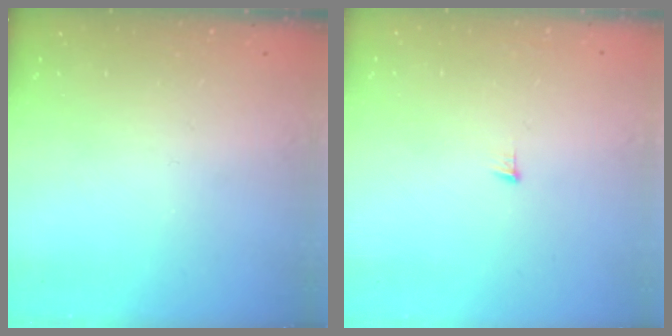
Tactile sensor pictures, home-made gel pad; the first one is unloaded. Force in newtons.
{"total": 3.6, "press": 3.5, "slide": 0.3}